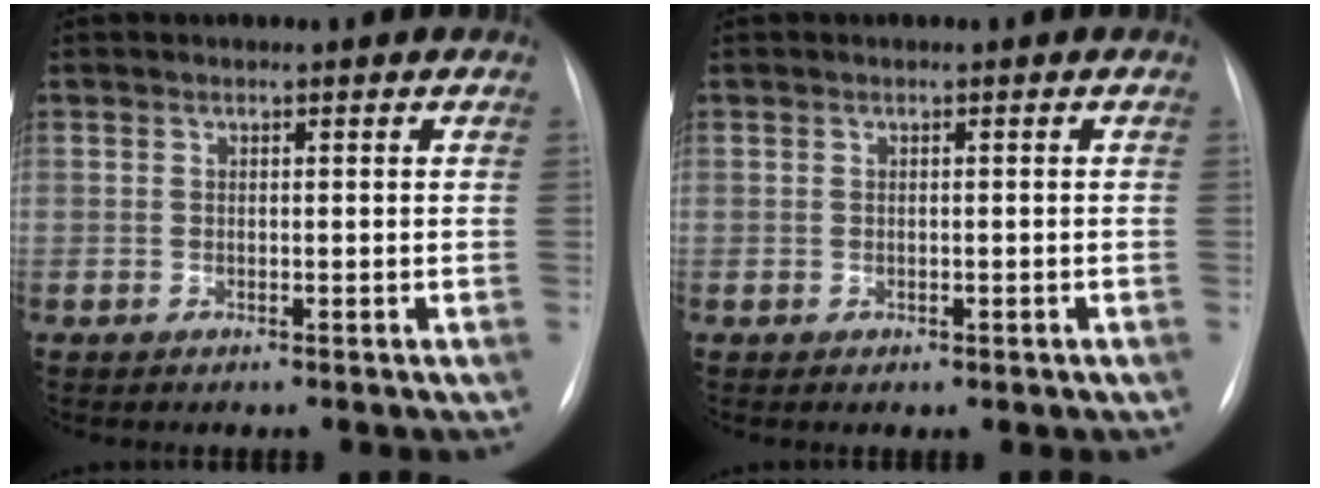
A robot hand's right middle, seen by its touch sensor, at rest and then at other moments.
{"total": 0.9, "force": [-0.3, 0.6, 0.5], "torque": [-0.006, 0.001, 0.000]}